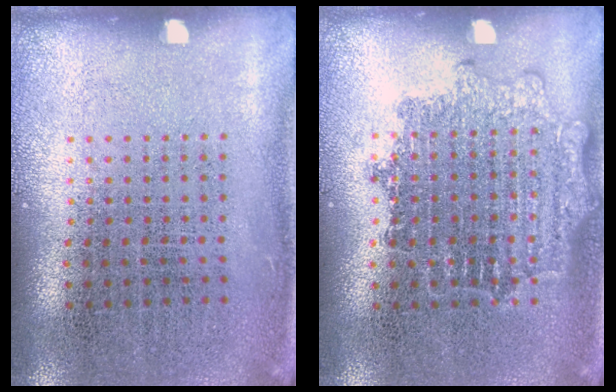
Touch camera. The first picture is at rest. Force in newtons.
{"total": 1.2, "press": 1.2, "slide": 0.2}